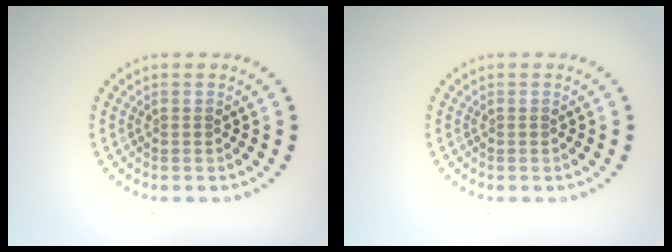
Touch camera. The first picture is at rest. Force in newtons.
{"total": 0.0}